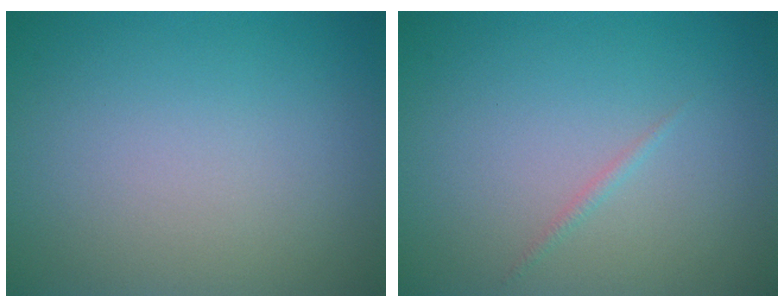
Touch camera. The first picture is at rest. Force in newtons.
{"total": 0.6, "press": 0.6, "slide": 0.0}